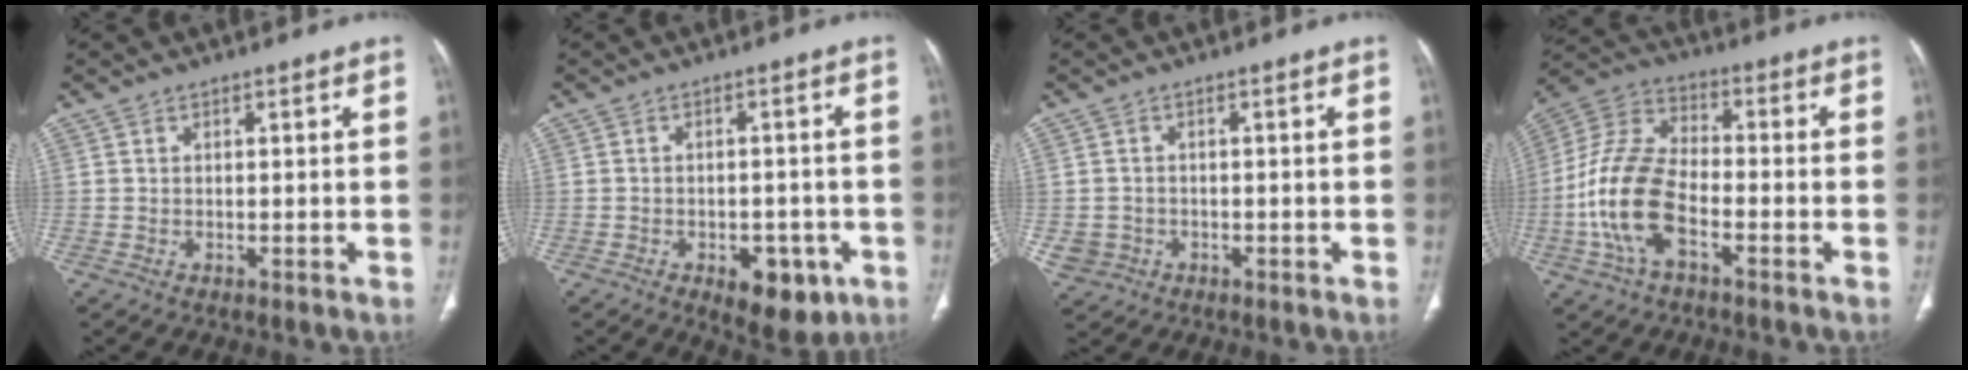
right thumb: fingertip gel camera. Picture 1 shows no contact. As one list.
[{"total": 8.8, "force": [-3.9, 4.9, 6.1], "torque": [-0.055, 0.013, -0.042]}, {"total": 3.7, "force": [-1.1, 3.4, 1.0], "torque": [-0.018, 0.009, -0.013]}, {"total": 15.0, "force": [-4.6, 7.9, 11.9], "torque": [-0.251, 0.033, -0.093]}]